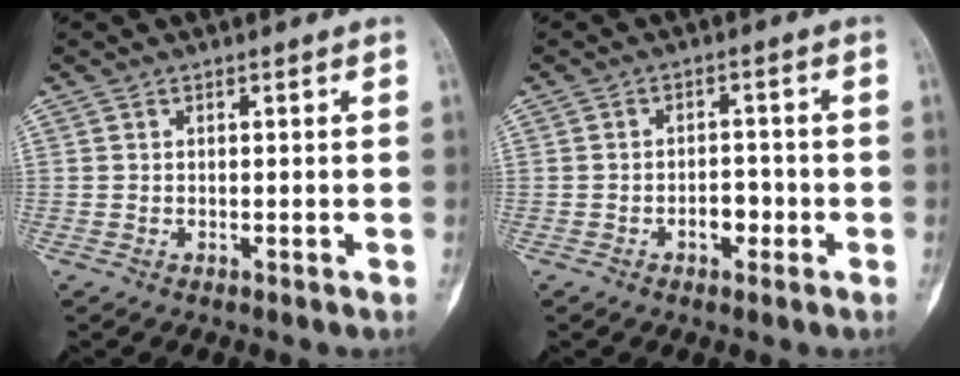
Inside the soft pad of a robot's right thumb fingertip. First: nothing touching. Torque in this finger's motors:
{"motor_torque": [0.53, 0.36, 0.26, -0.33, 0.01]}